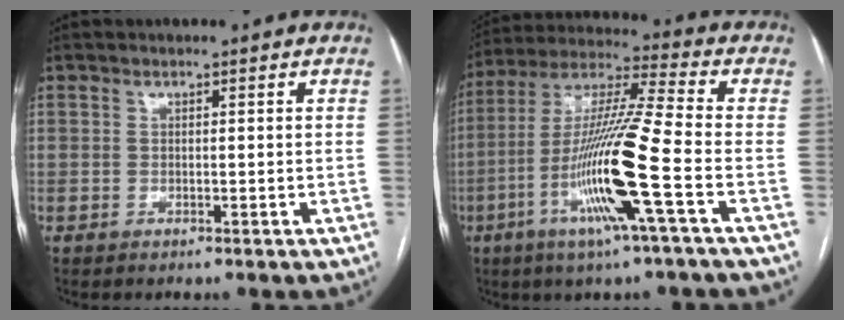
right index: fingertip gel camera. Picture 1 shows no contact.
{"total": 16.6, "force": [-5.4, -0.9, 15.7], "torque": [-0.312, -0.014, -0.110]}